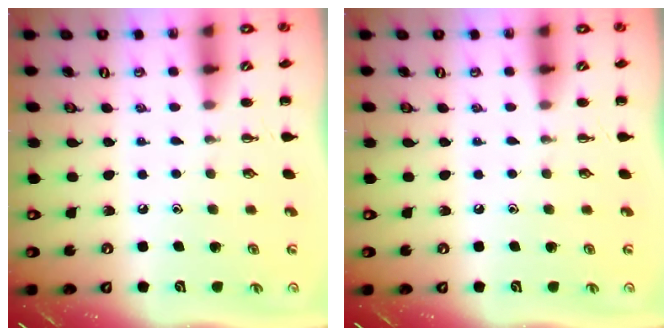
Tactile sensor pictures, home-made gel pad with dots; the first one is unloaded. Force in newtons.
{"total": 0.0}